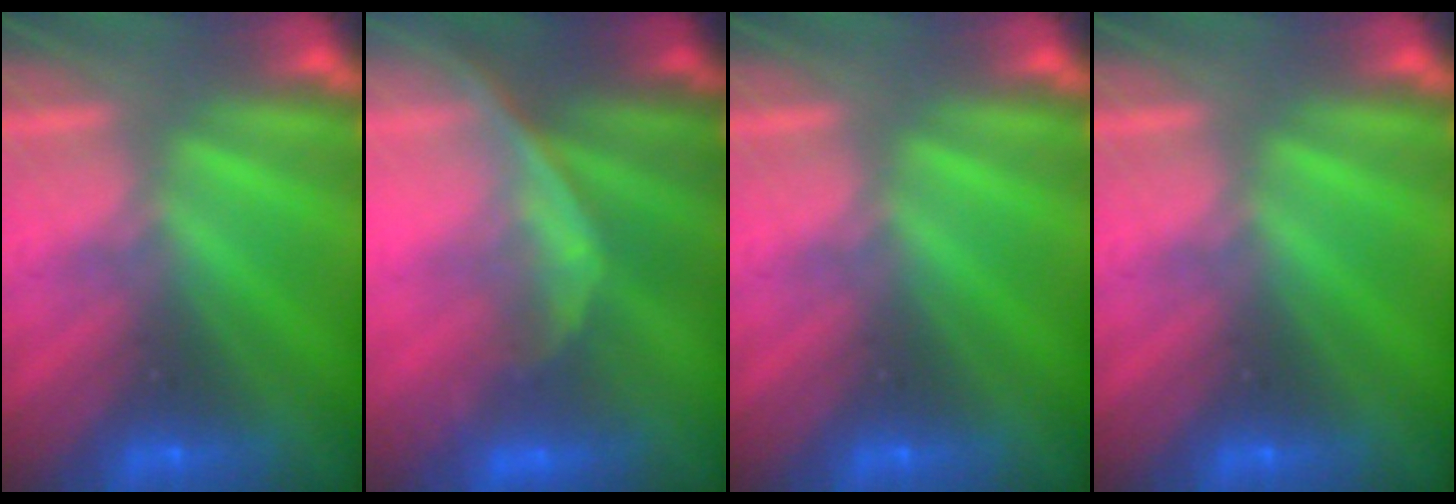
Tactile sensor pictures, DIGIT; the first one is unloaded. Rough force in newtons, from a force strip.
{"total": 1.1}
{"total": 0.0}
{"total": 0.0}